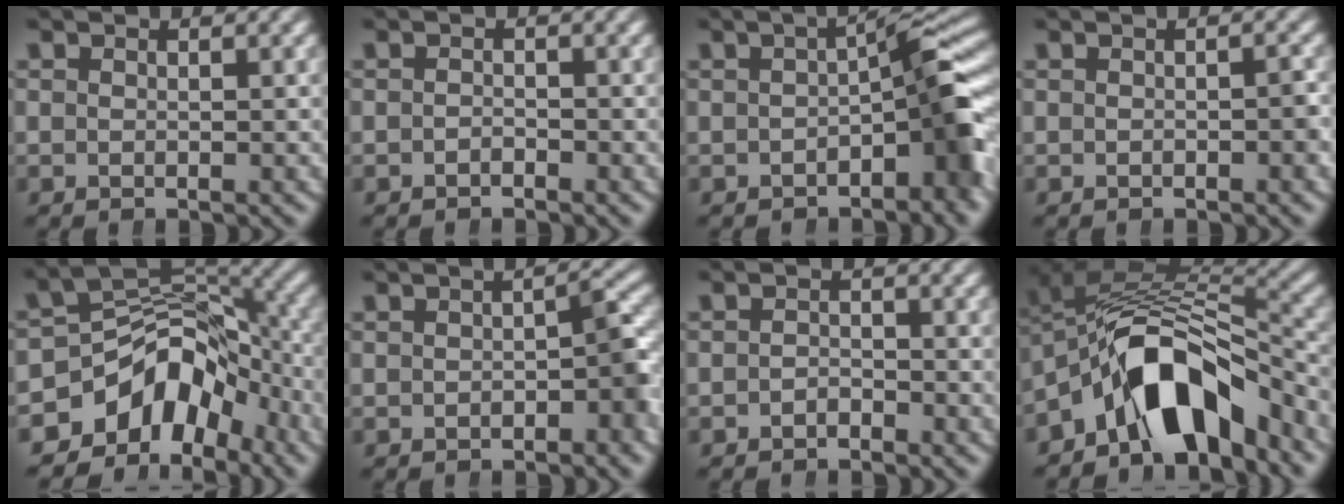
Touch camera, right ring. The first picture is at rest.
{"total": 0.9, "force": [-0.9, -0.1, 0.0], "torque": [-0.002, -0.007, -0.013]}
{"total": 5.5, "force": [-1.4, 1.5, 5.1], "torque": [-0.068, 0.006, -0.019]}
{"total": 0.9, "force": [-0.4, 0.0, 0.8], "torque": [-0.014, 0.001, -0.006]}
{"total": 15.1, "force": [-5.6, 11.0, 8.7], "torque": [-0.162, -0.040, -0.078]}
{"total": 2.5, "force": [-0.9, 0.5, 2.2], "torque": [-0.030, 0.001, -0.011]}
{"total": 1.3, "force": [-1.3, 0.2, 0.0], "torque": [-0.001, -0.008, -0.020]}
{"total": 13.3, "force": [-2.7, 9.3, 9.0], "torque": [-0.158, -0.012, -0.046]}